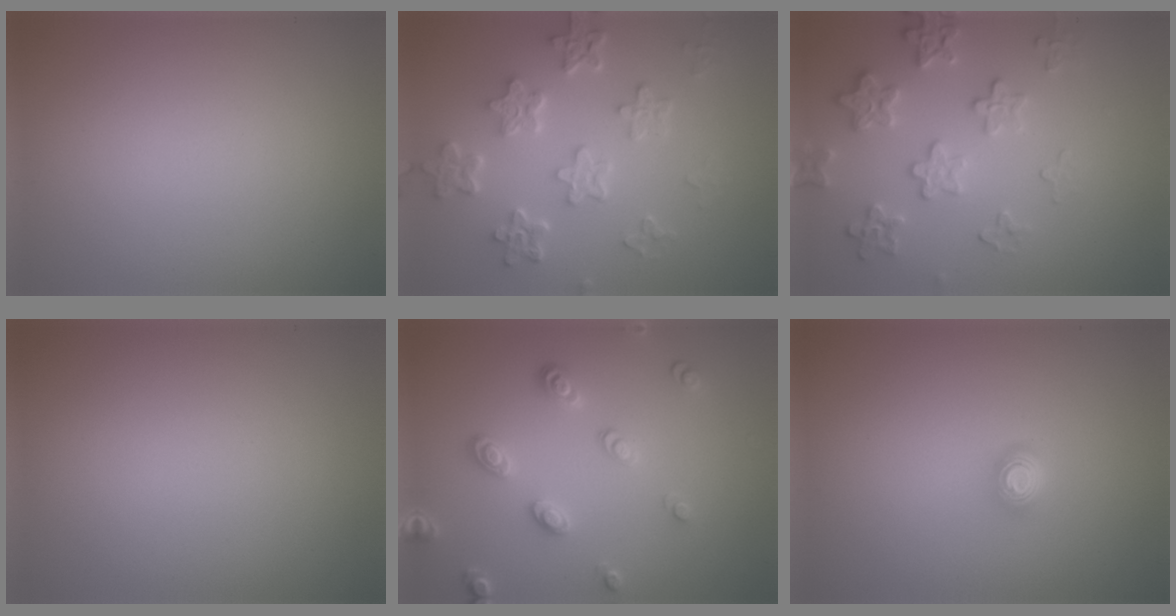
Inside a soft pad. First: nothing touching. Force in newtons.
{"total": 5.3, "press": 4.1, "slide": 3.4}
{"total": 3.9, "press": 3.4, "slide": 2.0}
{"total": 0.0}
{"total": 3.1, "press": 2.7, "slide": 1.4}
{"total": 1.7, "press": 1.2, "slide": 1.2}